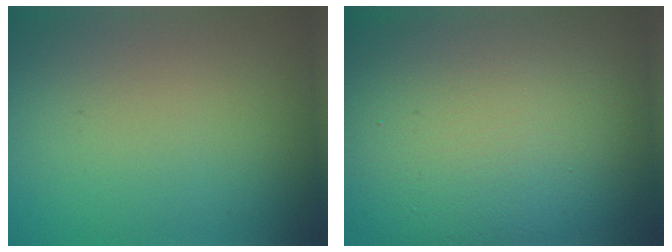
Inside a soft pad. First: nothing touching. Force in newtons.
{"total": 17.1, "press": 17.0, "slide": 1.1}